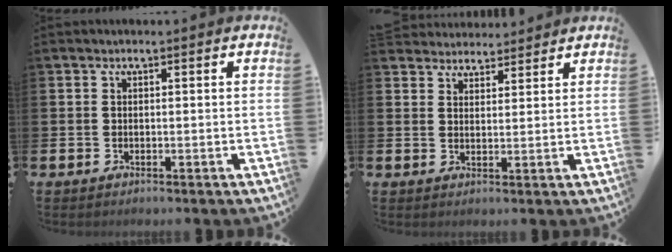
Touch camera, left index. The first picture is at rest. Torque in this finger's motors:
{"motor_torque": [1.22, -0.92, 0.18, 0.07]}